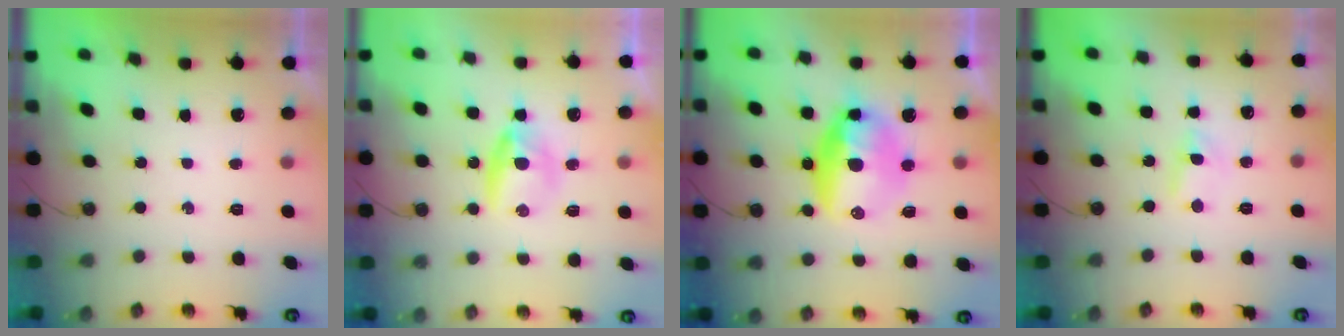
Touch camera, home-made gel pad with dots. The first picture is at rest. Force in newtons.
{"total": 6.5, "press": 6.4, "slide": 0.9}
{"total": 13.8, "press": 13.6, "slide": 2.8}
{"total": 3.8, "press": 3.8, "slide": 0.5}